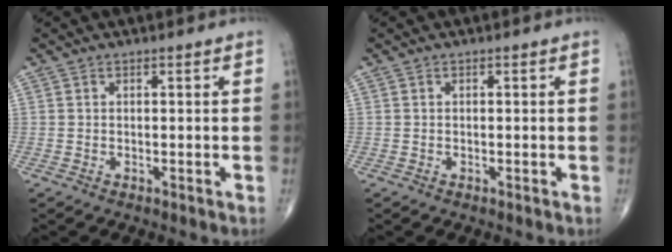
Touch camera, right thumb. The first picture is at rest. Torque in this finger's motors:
{"motor_torque": [0.16, 0.04, -0.18, -0.08, 0.00]}